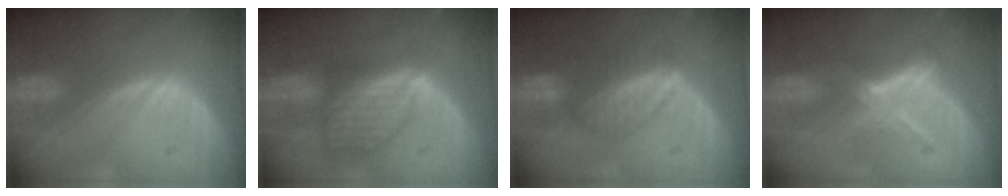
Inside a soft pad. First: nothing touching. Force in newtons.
{"total": 7.1, "press": 6.6, "slide": 2.6}
{"total": 6.6, "press": 5.9, "slide": 3.1}
{"total": 5.8, "press": 5.2, "slide": 2.7}